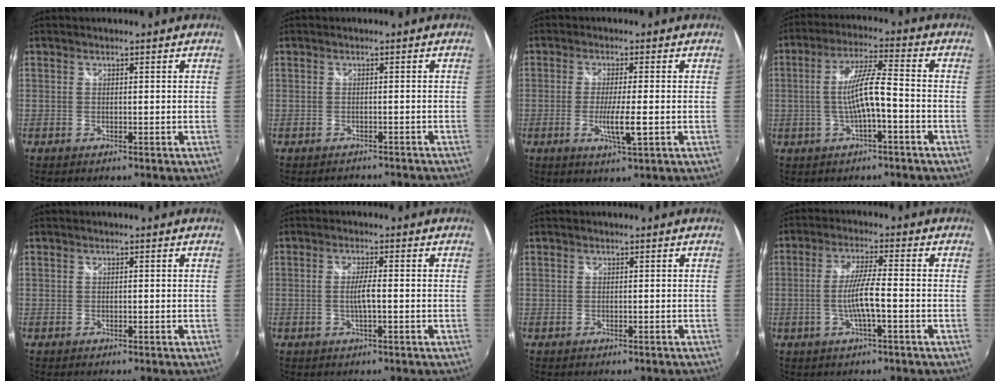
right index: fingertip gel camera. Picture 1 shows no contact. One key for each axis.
{"total": 4.1, "fx": -3.7, "fy": 1.3, "fz": 1.2, "tx": -0.025, "ty": -0.011, "tz": -0.047}
{"total": 5.3, "fx": -1.4, "fy": 0.0, "fz": 5.1, "tx": -0.094, "ty": -0.012, "tz": -0.026}
{"total": 7.8, "fx": -2.2, "fy": 0.5, "fz": 7.4, "tx": -0.149, "ty": 0.008, "tz": -0.036}
{"total": 0.0}
{"total": 2.8, "fx": -0.7, "fy": -0.1, "fz": 2.7, "tx": -0.049, "ty": 0.000, "tz": -0.015}
{"total": 0.8, "fx": -0.3, "fy": 0.8, "fz": 0.0, "tx": -0.001, "ty": -0.002, "tz": -0.003}
{"total": 5.9, "fx": -1.8, "fy": -0.2, "fz": 5.6, "tx": -0.107, "ty": -0.001, "tz": -0.034}